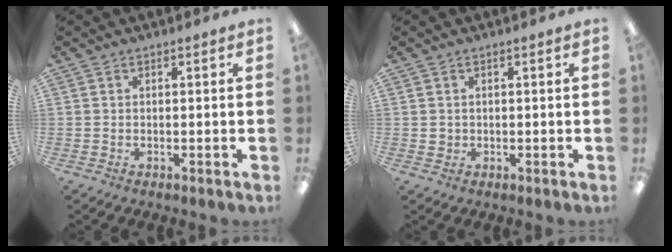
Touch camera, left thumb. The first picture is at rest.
{"total": 1.0, "force": [0.4, 0.9, 0.3], "torque": [-0.007, 0.004, 0.006]}